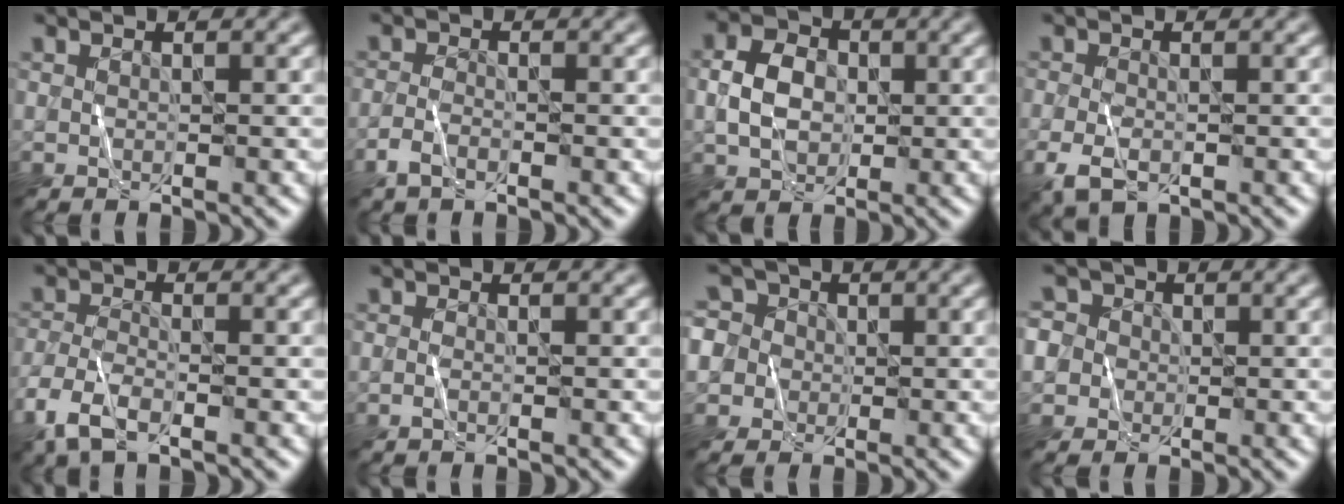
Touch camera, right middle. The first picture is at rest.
{"total": 1.7, "force": [-1.3, 0.5, 1.1], "torque": [-0.022, 0.003, -0.028]}
{"total": 4.0, "force": [-0.3, 3.1, 2.6], "torque": [-0.056, 0.006, -0.007]}
{"total": 3.0, "force": [-1.2, 1.8, 2.1], "torque": [-0.051, -0.009, -0.023]}
{"total": 3.9, "force": [-2.6, 1.5, 2.5], "torque": [-0.063, -0.007, -0.061]}
{"total": 0.7, "force": [-0.3, 0.3, 0.5], "torque": [-0.010, 0.001, -0.009]}
{"total": 7.8, "force": [1.5, 7.1, 2.8], "torque": [-0.064, 0.048, -0.004]}
{"total": 6.4, "force": [1.4, 5.8, 2.1], "torque": [-0.047, 0.040, -0.006]}